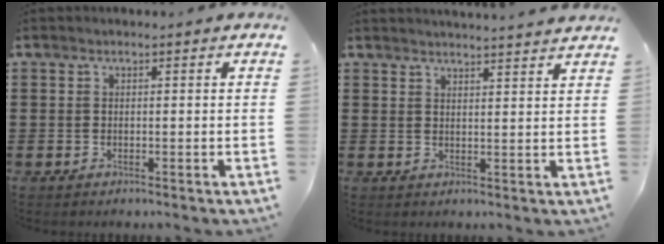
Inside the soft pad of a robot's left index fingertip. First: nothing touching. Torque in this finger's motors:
{"motor_torque": [1.06, 1.07, 0.11, 0.05]}